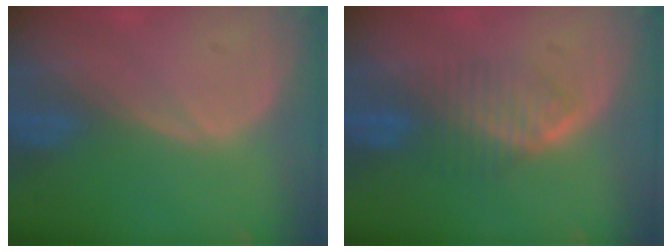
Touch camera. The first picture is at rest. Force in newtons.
{"total": 4.8, "press": 4.7, "slide": 1.0}